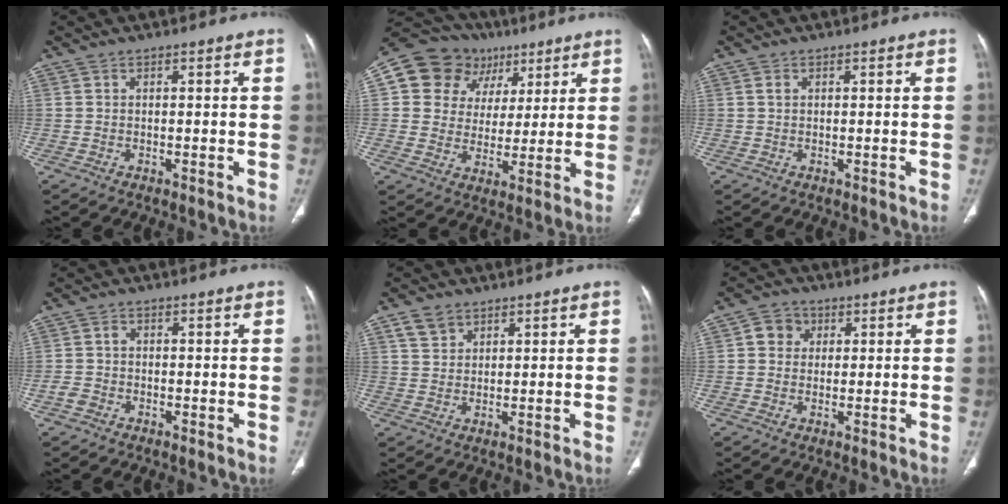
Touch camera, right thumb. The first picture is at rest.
{"total": 15.3, "force": [6.2, 13.1, 4.9], "torque": [-0.046, 0.019, 0.106]}
{"total": 0.6, "force": [0.2, 0.4, 0.4], "torque": [-0.007, 0.002, 0.004]}
{"total": 2.3, "force": [-1.0, 1.8, 0.9], "torque": [-0.011, 0.010, -0.024]}
{"total": 3.9, "force": [2.4, 2.6, 1.4], "torque": [-0.018, -0.008, 0.052]}
{"total": 4.2, "force": [1.1, 3.8, 1.5], "torque": [-0.003, 0.003, 0.012]}